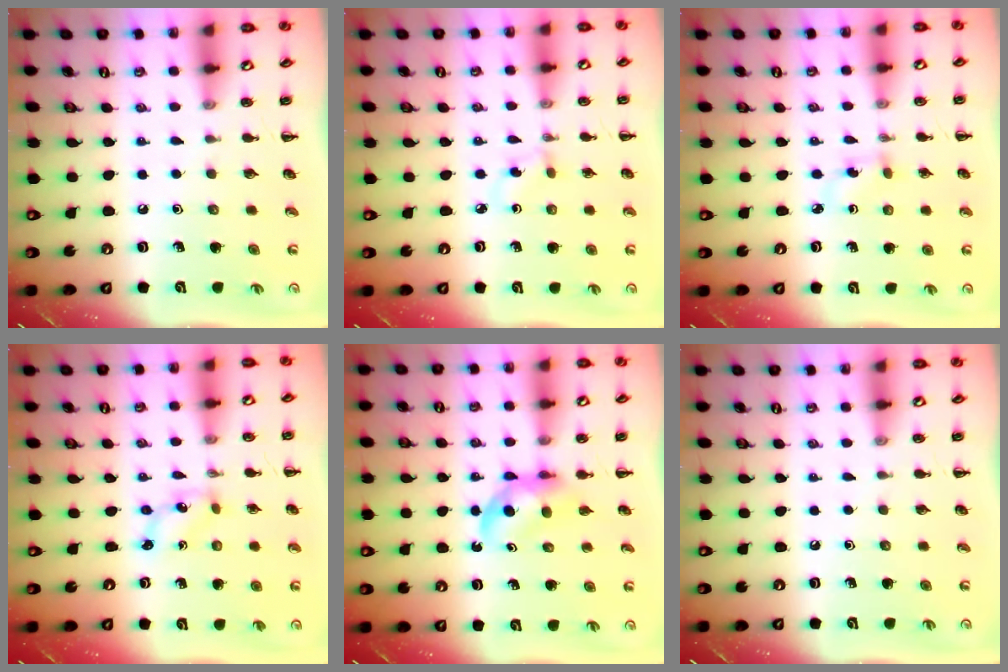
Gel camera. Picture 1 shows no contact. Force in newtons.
{"total": 2.3, "press": 2.0, "slide": 1.1}
{"total": 2.9, "press": 2.7, "slide": 1.1}
{"total": 1.4, "press": 1.3, "slide": 0.3}
{"total": 4.8, "press": 4.6, "slide": 1.3}
{"total": 0.0}